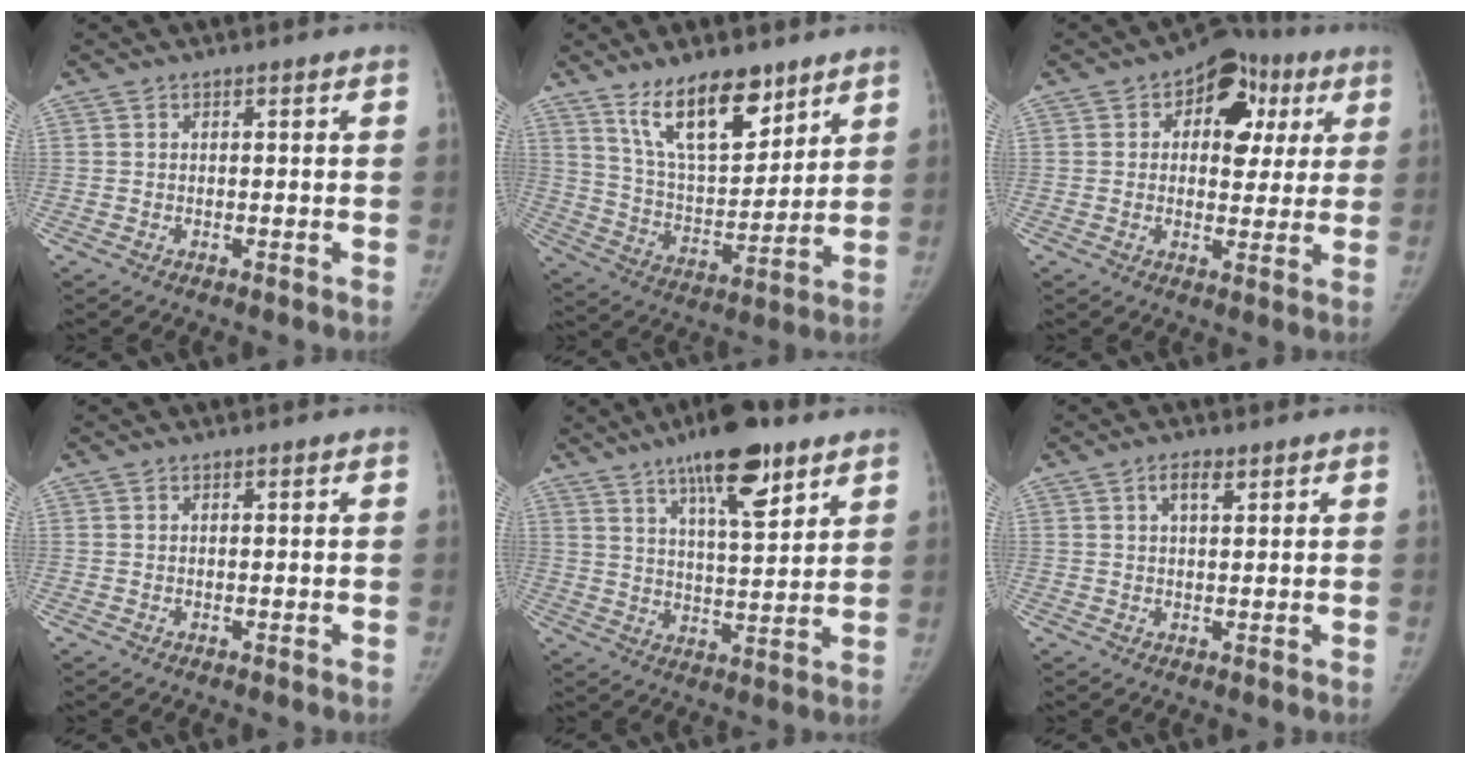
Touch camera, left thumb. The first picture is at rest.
{"total": 15.5, "force": [10.4, 6.4, 9.5], "torque": [-0.121, -0.067, 0.195]}
{"total": 13.0, "force": [4.5, 8.6, 8.7], "torque": [-0.053, 0.007, 0.057]}
{"total": 0.0}
{"total": 14.5, "force": [9.0, 4.4, 10.5], "torque": [-0.141, -0.042, 0.145]}
{"total": 2.7, "force": [1.5, 1.2, 1.9], "torque": [-0.027, -0.004, 0.027]}